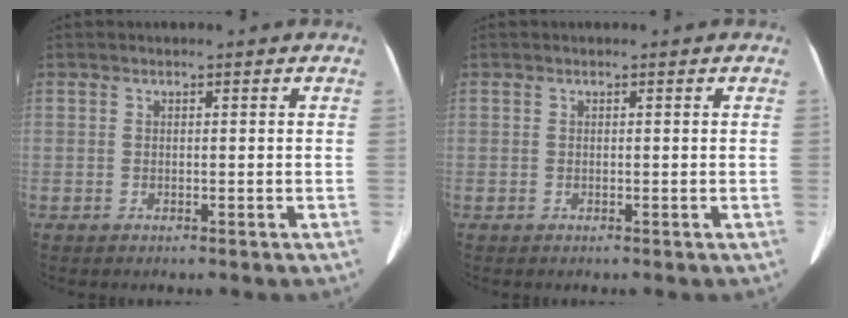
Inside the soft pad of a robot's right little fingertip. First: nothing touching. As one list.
[{"total": 0.0}]